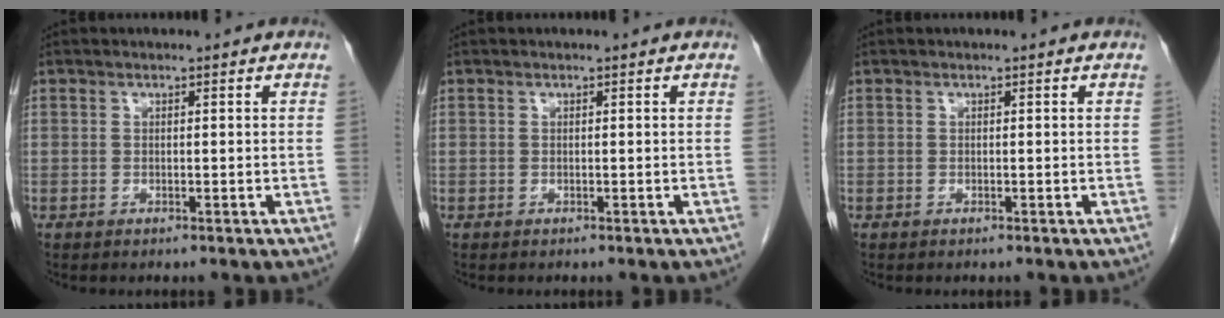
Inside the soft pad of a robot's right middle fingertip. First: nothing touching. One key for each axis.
{"total": 0.0}
{"total": 0.0}